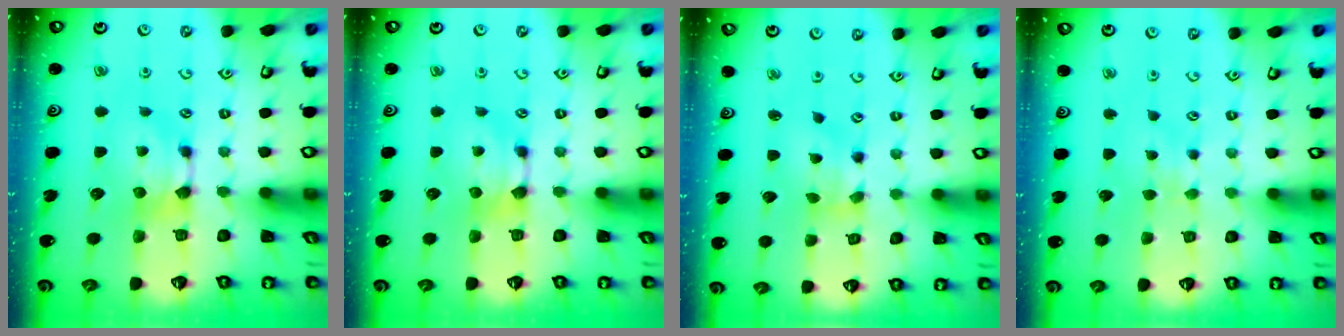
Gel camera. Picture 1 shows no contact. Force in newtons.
{"total": 0.0}
{"total": 1.5, "press": 0.6, "slide": 1.4}
{"total": 2.6, "press": 2.5, "slide": 0.3}